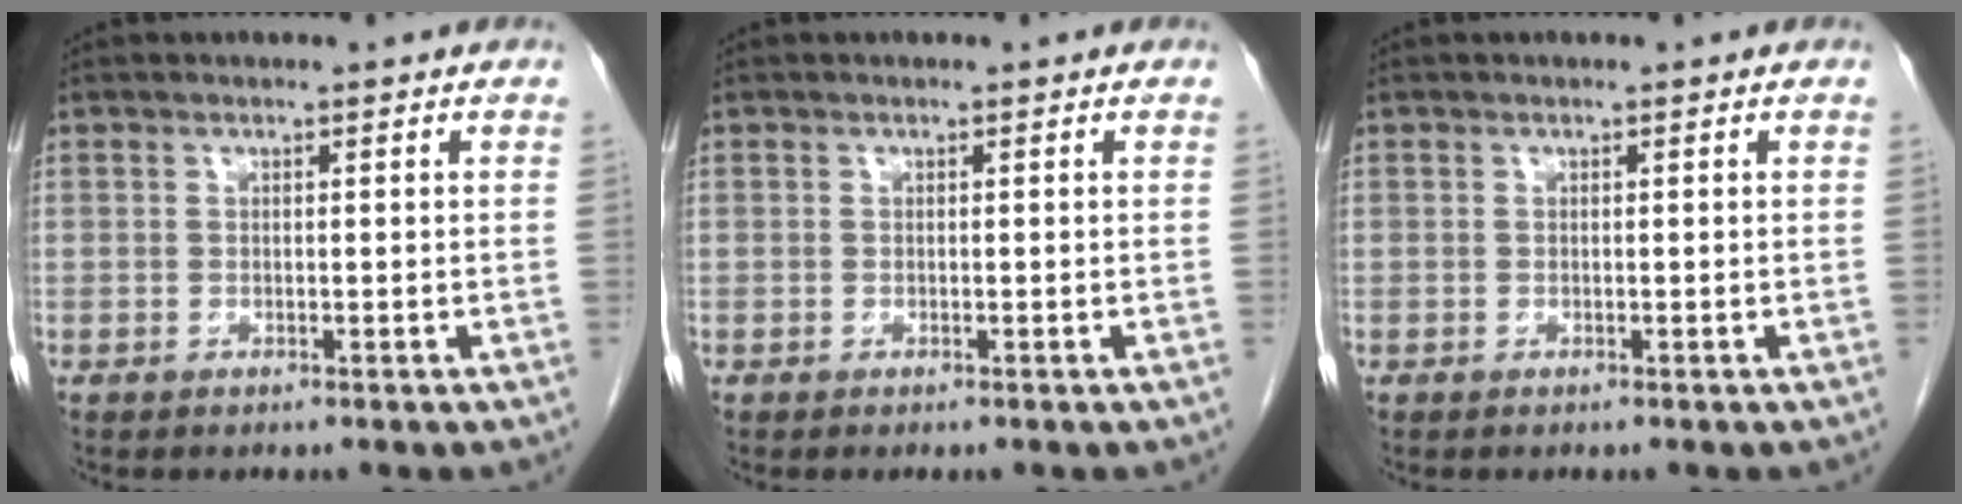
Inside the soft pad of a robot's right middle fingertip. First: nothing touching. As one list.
[{"total": 0.0}, {"total": 0.0}]